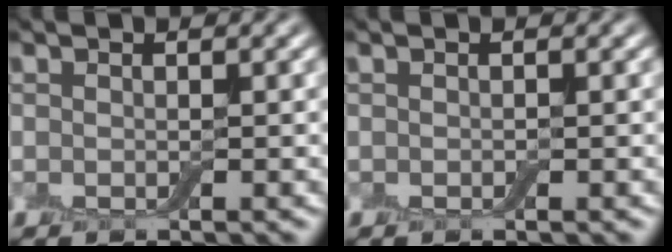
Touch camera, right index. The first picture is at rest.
{"total": 0.0}